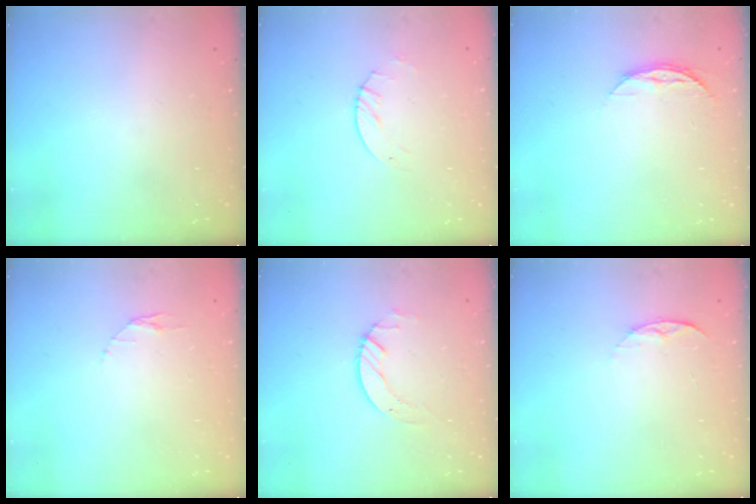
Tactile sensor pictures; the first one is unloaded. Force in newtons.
{"total": 2.6, "press": 2.6, "slide": 0.3}
{"total": 7.3, "press": 7.3, "slide": 0.6}
{"total": 3.5, "press": 3.4, "slide": 0.4}
{"total": 4.2, "press": 4.1, "slide": 0.5}
{"total": 5.2, "press": 5.2, "slide": 0.6}